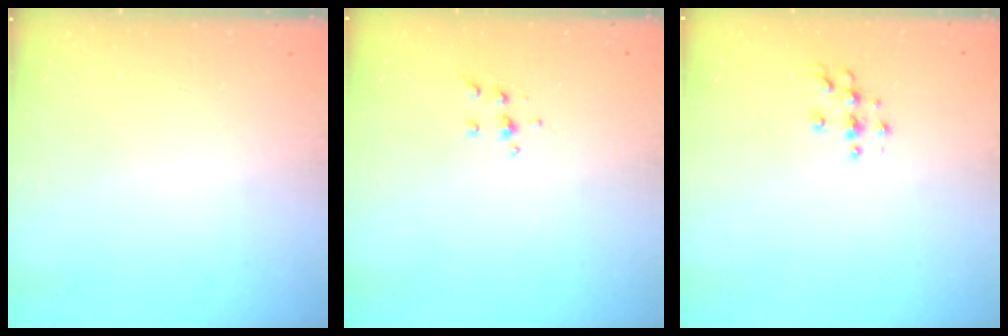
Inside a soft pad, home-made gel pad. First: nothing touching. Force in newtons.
{"total": 4.1, "press": 4.0, "slide": 1.0}
{"total": 4.1, "press": 4.1, "slide": 0.5}